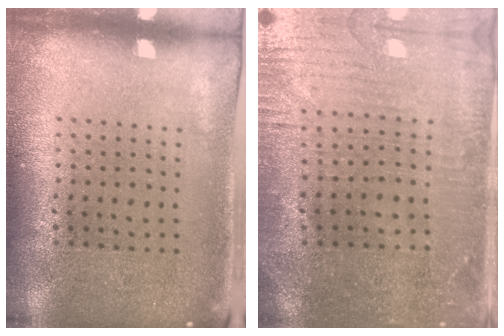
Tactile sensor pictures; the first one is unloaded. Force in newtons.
{"total": 1.1, "press": 1.0, "slide": 0.4}